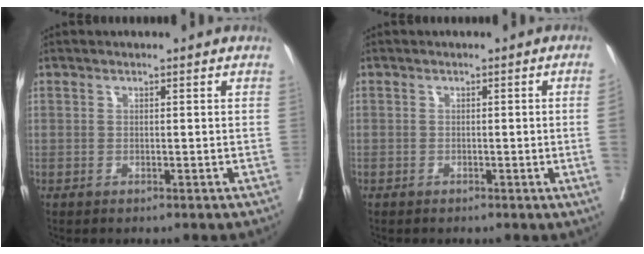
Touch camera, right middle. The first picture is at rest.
{"total": 2.3, "force": [-0.4, -0.9, 2.1], "torque": [-0.023, -0.003, -0.004]}